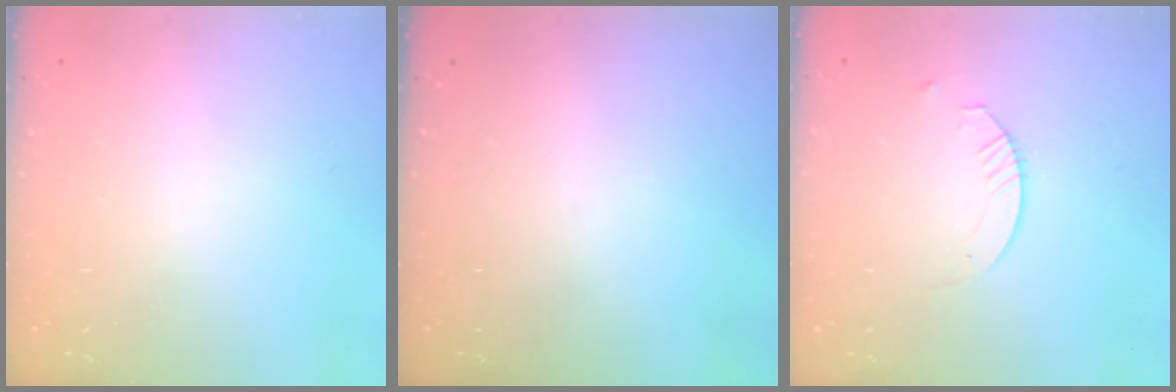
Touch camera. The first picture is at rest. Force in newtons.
{"total": 0.0}
{"total": 4.5, "press": 4.5, "slide": 0.5}